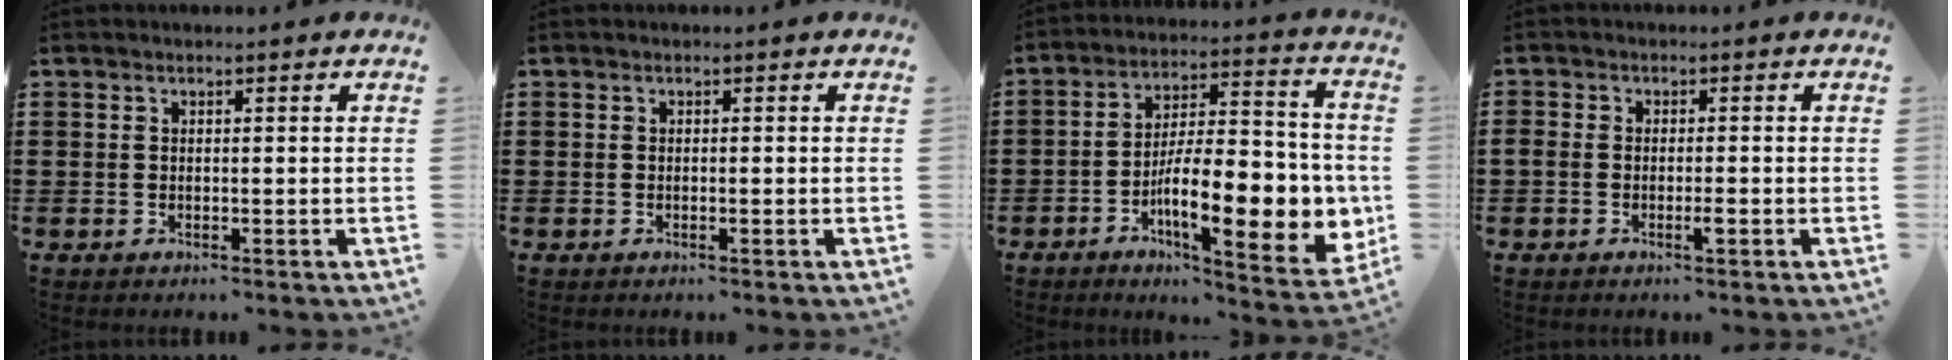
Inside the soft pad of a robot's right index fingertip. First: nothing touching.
{"total": 0.0}
{"total": 16.3, "force": [-4.3, 5.8, 14.6], "torque": [-0.232, -0.021, -0.067]}
{"total": 1.9, "force": [-1.0, 0.4, 1.6], "torque": [-0.029, 0.000, -0.018]}